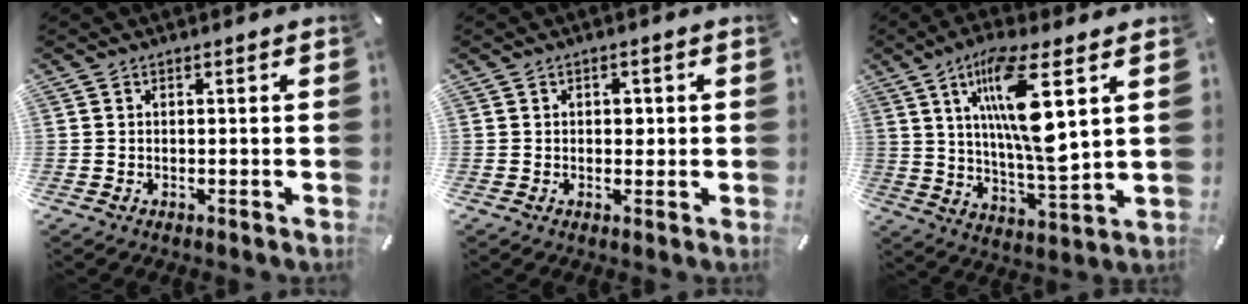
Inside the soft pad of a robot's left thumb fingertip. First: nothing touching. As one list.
[{"total": 1.9, "force": [0.2, 1.5, 1.1], "torque": [-0.007, 0.001, -0.003]}, {"total": 17.4, "force": [6.0, 4.0, 15.8], "torque": [-0.315, -0.024, 0.084]}]